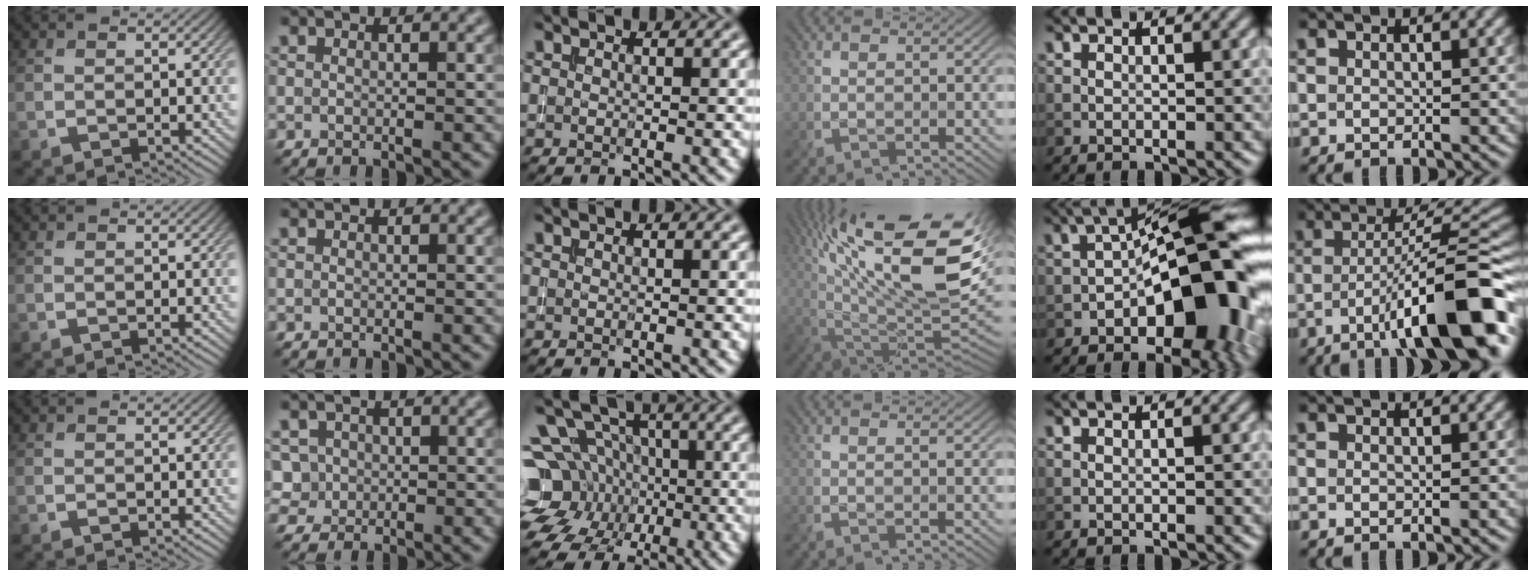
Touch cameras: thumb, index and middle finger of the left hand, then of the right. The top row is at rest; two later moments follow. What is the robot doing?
{"motion": "assemble", "object": "toy tower of hanoi"}